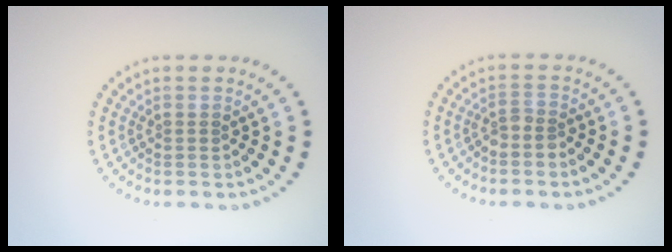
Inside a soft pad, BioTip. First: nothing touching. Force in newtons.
{"total": 1.5, "press": 1.1, "slide": 1.0}